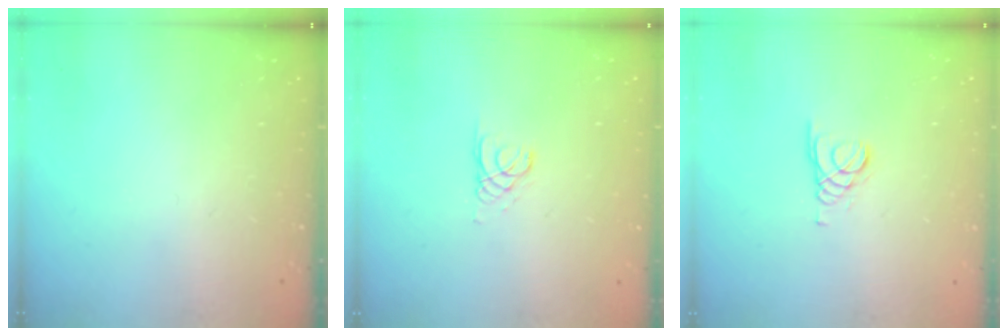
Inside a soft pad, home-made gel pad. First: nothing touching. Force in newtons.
{"total": 1.1, "press": 1.1, "slide": 0.1}
{"total": 1.6, "press": 1.6, "slide": 0.0}